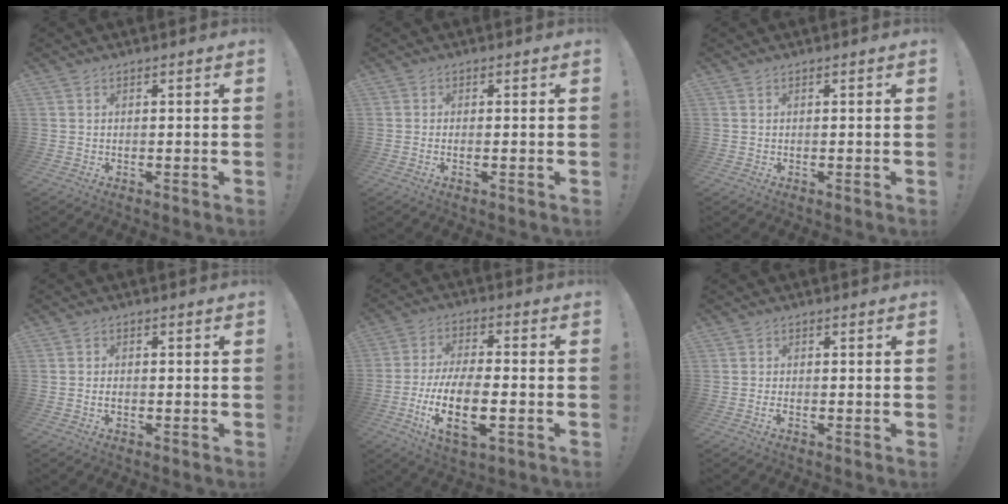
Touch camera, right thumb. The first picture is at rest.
{"total": 1.7, "force": [-0.7, -0.4, 1.5], "torque": [-0.024, -0.011, -0.010]}
{"total": 0.0}
{"total": 1.3, "force": [-0.5, 0.7, 1.0], "torque": [-0.009, -0.001, -0.010]}
{"total": 15.5, "force": [-4.4, 6.1, 13.6], "torque": [-0.262, -0.003, -0.074]}
{"total": 0.9, "force": [-0.5, 0.5, 0.5], "torque": [0.000, -0.002, -0.011]}